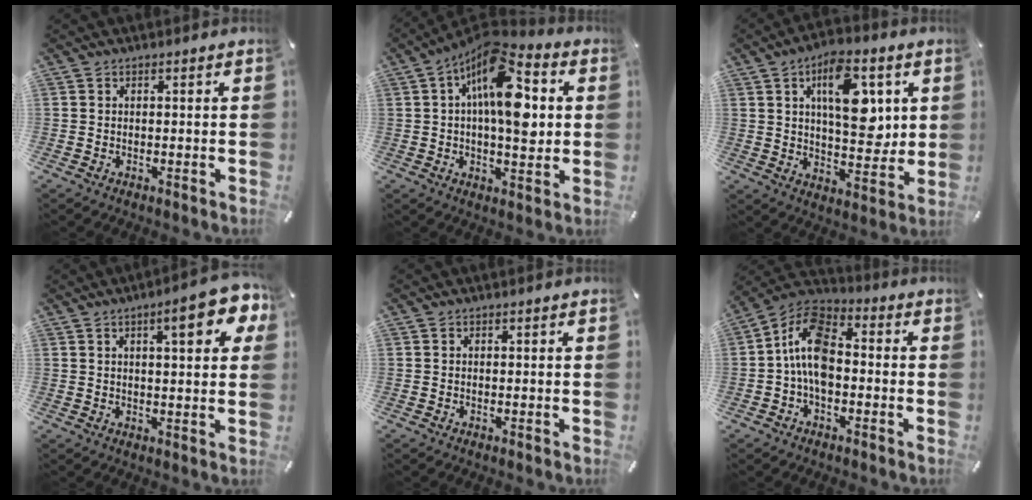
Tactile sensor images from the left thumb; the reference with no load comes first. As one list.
[{"total": 17.2, "force": [4.1, 8.1, 14.5], "torque": [-0.233, -0.026, 0.067]}, {"total": 15.7, "force": [5.1, 8.2, 12.4], "torque": [-0.166, -0.012, 0.085]}, {"total": 11.1, "force": [5.3, 3.3, 9.2], "torque": [-0.125, -0.015, 0.081]}, {"total": 0.0}, {"total": 11.5, "force": [-1.7, 7.0, 8.9], "torque": [-0.193, 0.006, -0.033]}]